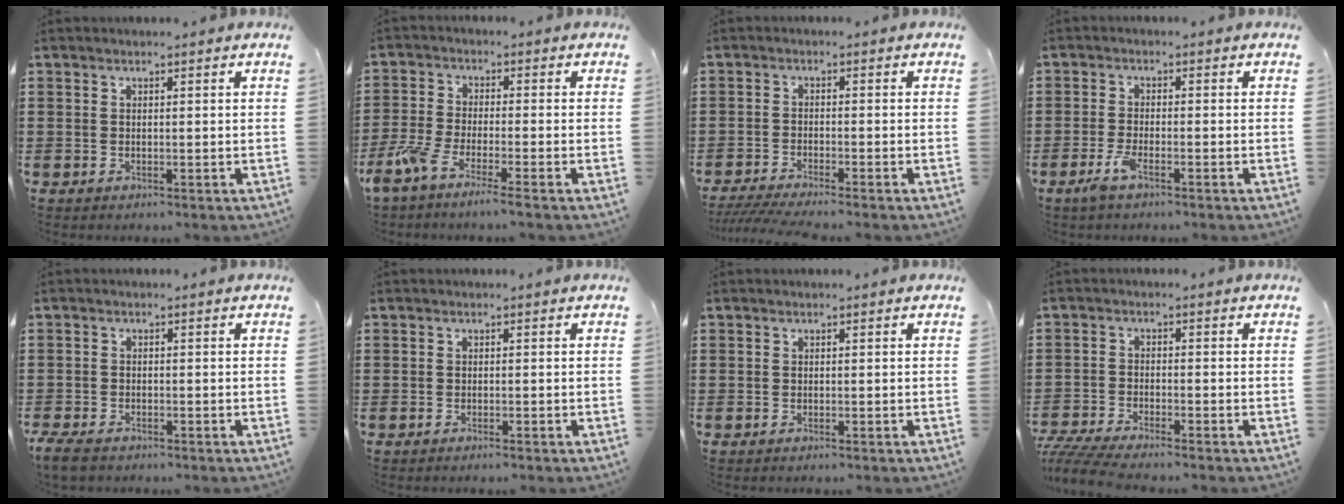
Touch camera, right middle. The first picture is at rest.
{"total": 4.8, "force": [-3.8, 0.0, 2.9], "torque": [-0.077, -0.019, -0.077]}
{"total": 2.8, "force": [-2.5, -0.1, 1.3], "torque": [-0.036, -0.006, -0.054]}
{"total": 3.2, "force": [-1.8, 0.6, 2.6], "torque": [-0.065, -0.006, -0.039]}
{"total": 2.1, "force": [-1.8, 0.7, 0.9], "torque": [-0.033, 0.001, -0.039]}
{"total": 0.6, "force": [-0.6, 0.0, 0.3], "torque": [-0.006, -0.002, -0.011]}
{"total": 0.0}
{"total": 4.2, "force": [-4.0, 0.1, 1.3], "torque": [-0.043, -0.015, -0.085]}